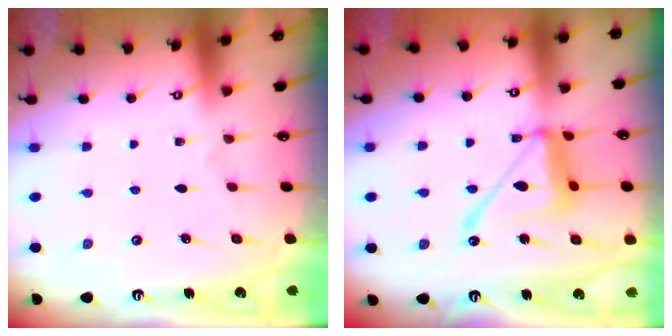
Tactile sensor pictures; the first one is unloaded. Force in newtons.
{"total": 14.6, "press": 14.6, "slide": 1.4}